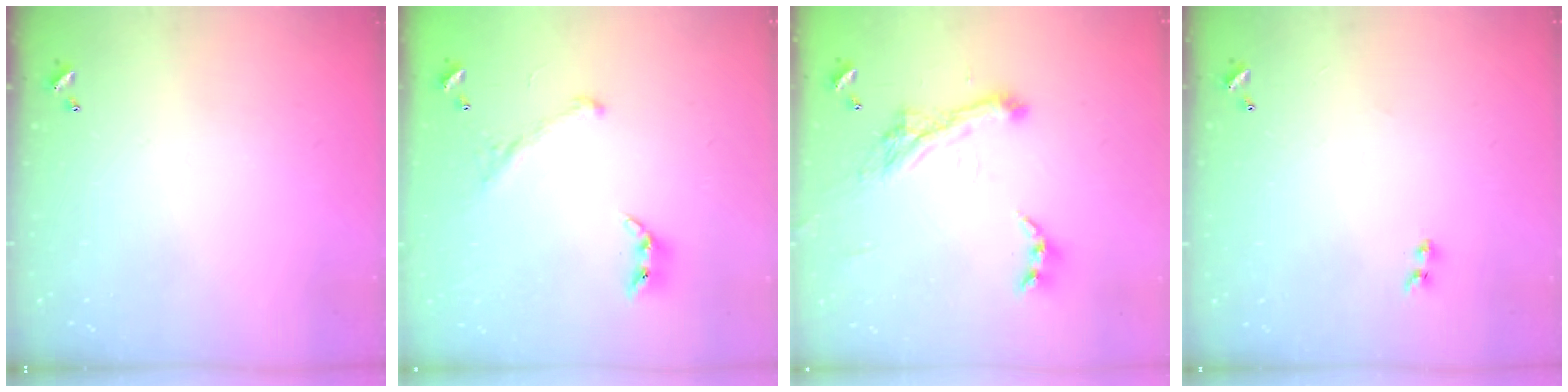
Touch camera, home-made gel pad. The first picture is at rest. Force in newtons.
{"total": 1.3, "press": 0.6, "slide": 1.2}
{"total": 5.7, "press": 5.4, "slide": 1.7}
{"total": 1.1, "press": 0.9, "slide": 0.6}